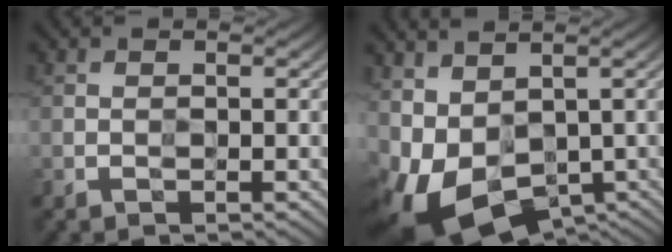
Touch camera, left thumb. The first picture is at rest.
{"total": 13.2, "force": [-2.0, 8.7, 9.8], "torque": [-0.209, -0.037, 0.032]}